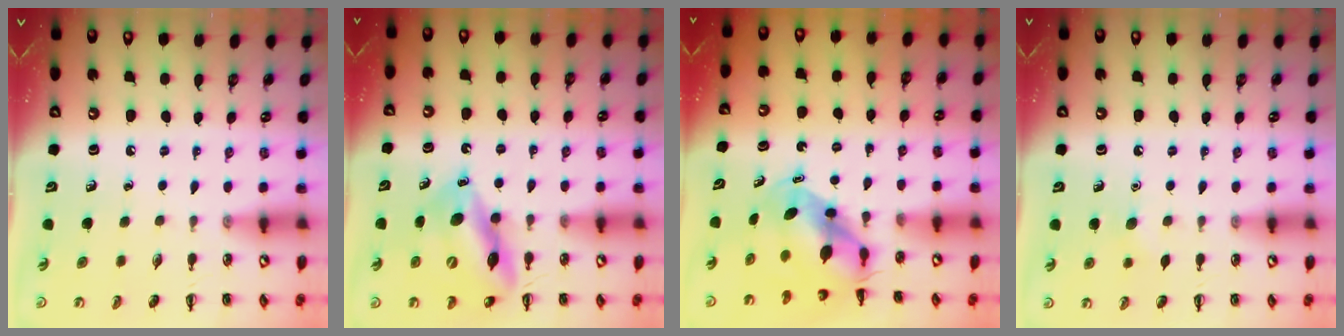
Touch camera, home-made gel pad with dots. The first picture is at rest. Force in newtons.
{"total": 12.7, "press": 12.2, "slide": 3.4}
{"total": 5.8, "press": 5.6, "slide": 1.3}
{"total": 3.5, "press": 3.4, "slide": 0.8}